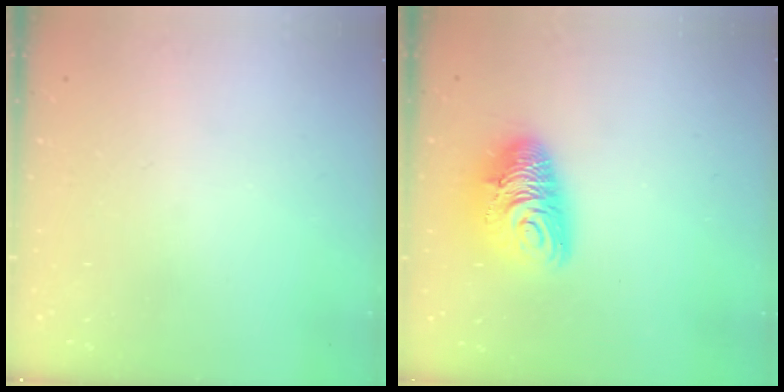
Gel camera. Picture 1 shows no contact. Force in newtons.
{"total": 11.7, "press": 11.7, "slide": 1.3}